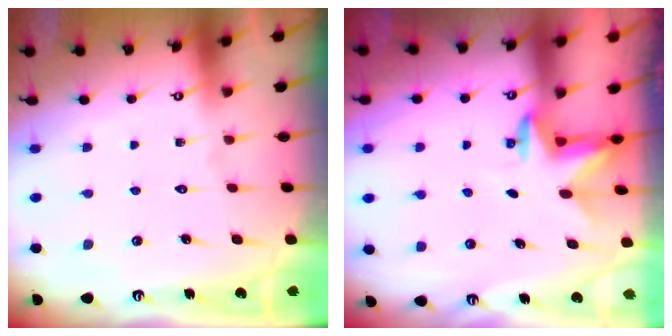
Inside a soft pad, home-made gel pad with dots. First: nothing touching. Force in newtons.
{"total": 3.2, "press": 3.1, "slide": 0.7}